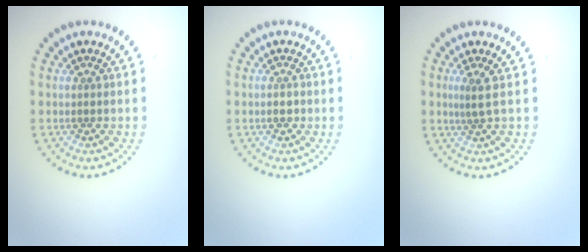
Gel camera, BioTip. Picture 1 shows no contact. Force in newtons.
{"total": 1.0, "press": 0.9, "slide": 0.5}
{"total": 1.5, "press": 1.0, "slide": 1.2}